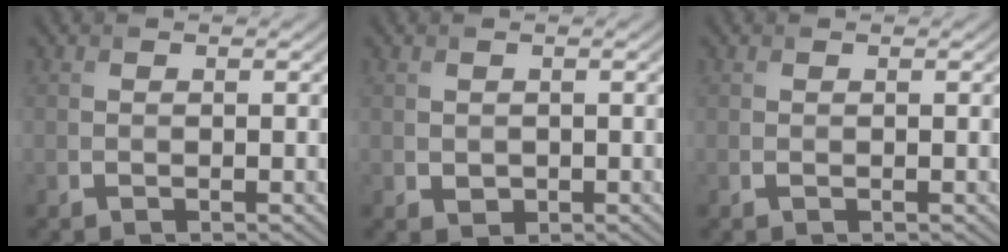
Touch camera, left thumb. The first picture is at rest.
{"total": 1.0, "force": [0.1, 0.9, 0.4], "torque": [-0.012, -0.006, 0.007]}
{"total": 0.0}